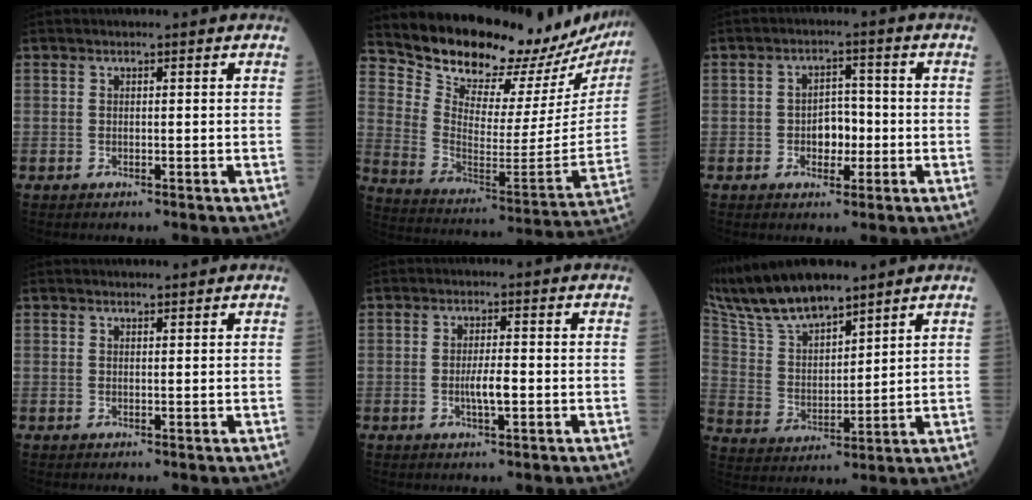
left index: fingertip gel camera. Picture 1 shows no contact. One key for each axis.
{"total": 24.1, "fx": 22.4, "fy": 5.8, "fz": 6.7, "tx": -0.111, "ty": -0.099, "tz": 0.309}
{"total": 4.3, "fx": -1.0, "fy": 2.7, "fz": 3.2, "tx": -0.048, "ty": 0.011, "tz": -0.015}
{"total": 1.7, "fx": 1.7, "fy": 0.1, "fz": 0.3, "tx": -0.007, "ty": 0.005, "tz": 0.027}
{"total": 3.0, "fx": -0.6, "fy": 0.4, "fz": 2.9, "tx": -0.058, "ty": -0.001, "tz": -0.011}
{"total": 14.5, "fx": 12.6, "fy": 2.9, "fz": 6.6, "tx": -0.147, "ty": 0.015, "tz": 0.250}